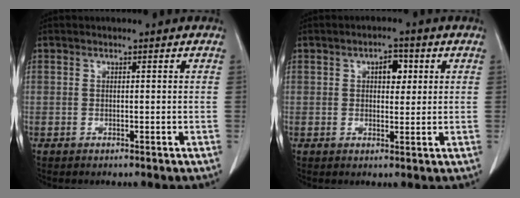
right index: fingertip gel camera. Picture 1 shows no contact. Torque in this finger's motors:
{"motor_torque": [0.18, -0.02, 0.03, 0.02]}